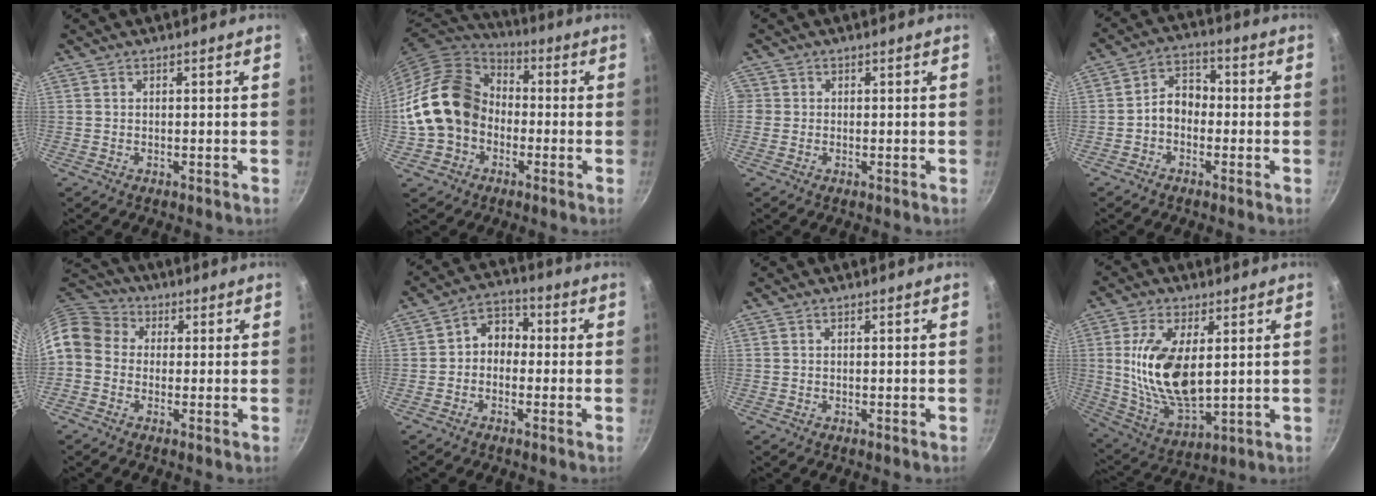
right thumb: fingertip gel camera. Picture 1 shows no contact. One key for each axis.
{"total": 17.4, "fx": -2.4, "fy": 14.1, "fz": 9.9, "tx": -0.153, "ty": 0.051, "tz": -0.050}
{"total": 1.8, "fx": -0.2, "fy": 1.7, "fz": 0.3, "tx": 0.005, "ty": 0.004, "tz": -0.008}
{"total": 6.0, "fx": -1.4, "fy": 4.5, "fz": 3.7, "tx": -0.037, "ty": 0.030, "tz": -0.037}
{"total": 10.0, "fx": 0.5, "fy": 8.4, "fz": 5.3, "tx": -0.084, "ty": 0.030, "tz": -0.012}
{"total": 5.9, "fx": -0.6, "fy": 4.7, "fz": 3.5, "tx": -0.021, "ty": 0.024, "tz": -0.028}
{"total": 0.0}
{"total": 16.3, "fx": 2.5, "fy": 8.1, "fz": 13.9, "tx": -0.255, "ty": -0.020, "tz": 0.058}